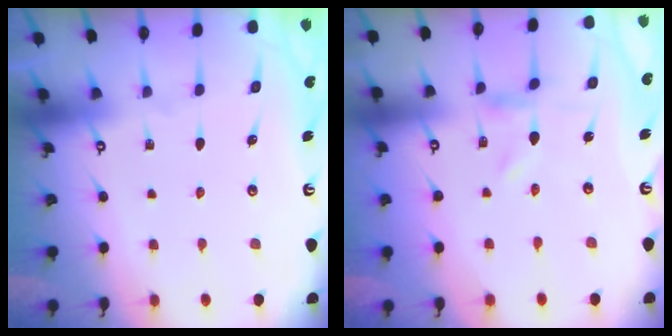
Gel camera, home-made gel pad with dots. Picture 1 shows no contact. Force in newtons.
{"total": 0.0}